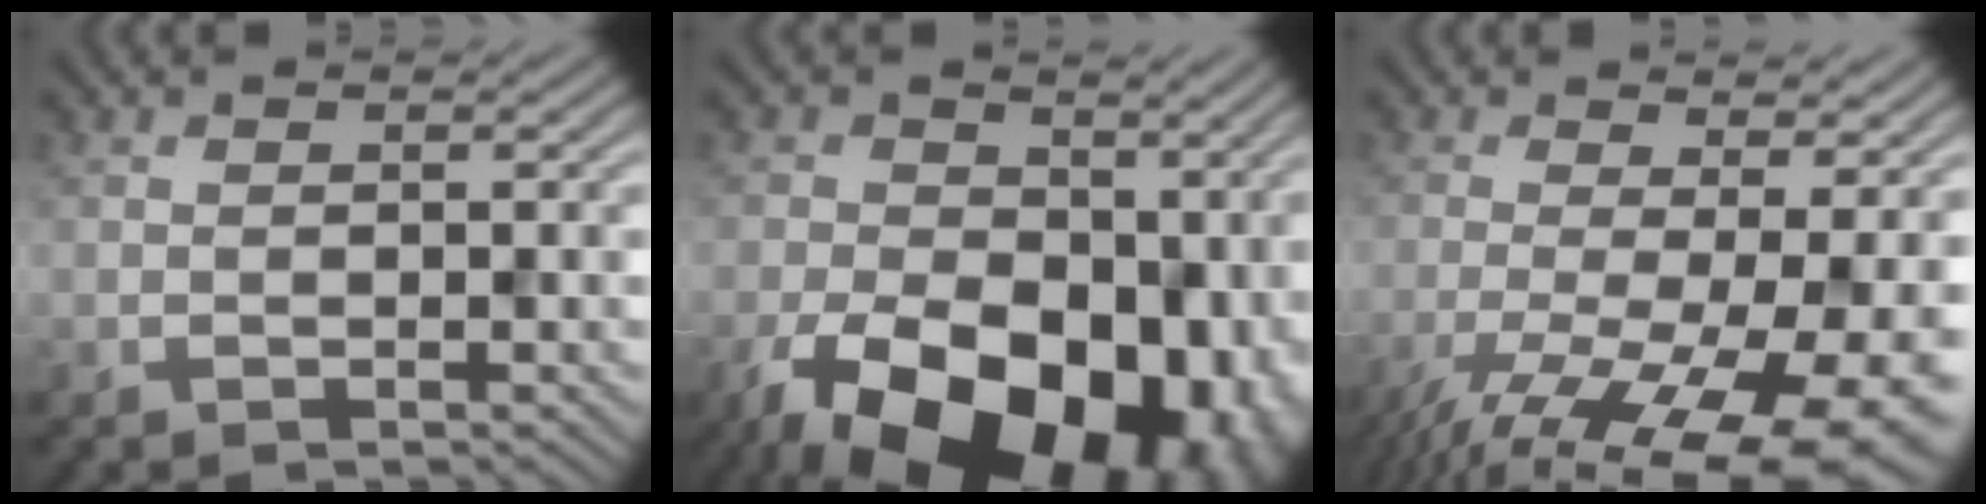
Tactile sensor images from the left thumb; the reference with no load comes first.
{"total": 20.1, "force": [-7.0, 12.7, 13.9], "torque": [-0.229, -0.047, -0.086]}
{"total": 14.2, "force": [-6.1, 4.0, 12.1], "torque": [-0.215, -0.023, -0.081]}